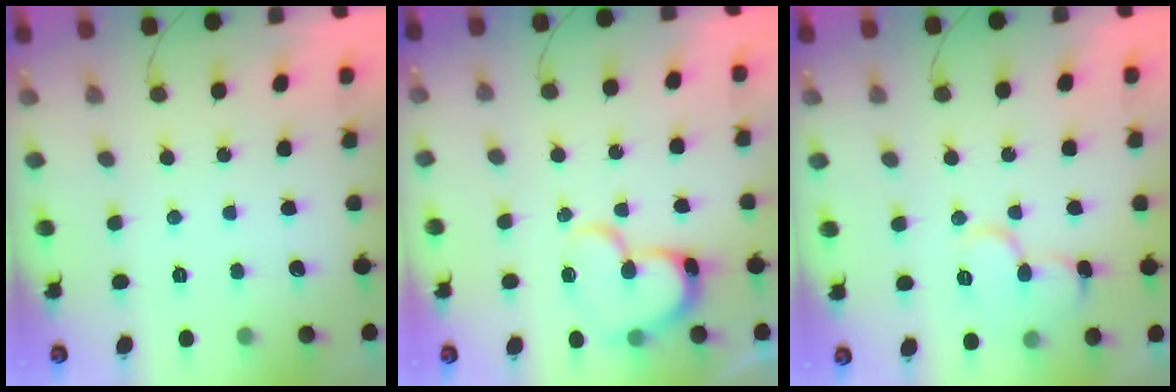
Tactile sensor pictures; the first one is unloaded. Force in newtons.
{"total": 14.0, "press": 13.9, "slide": 1.2}
{"total": 10.7, "press": 10.7, "slide": 1.1}